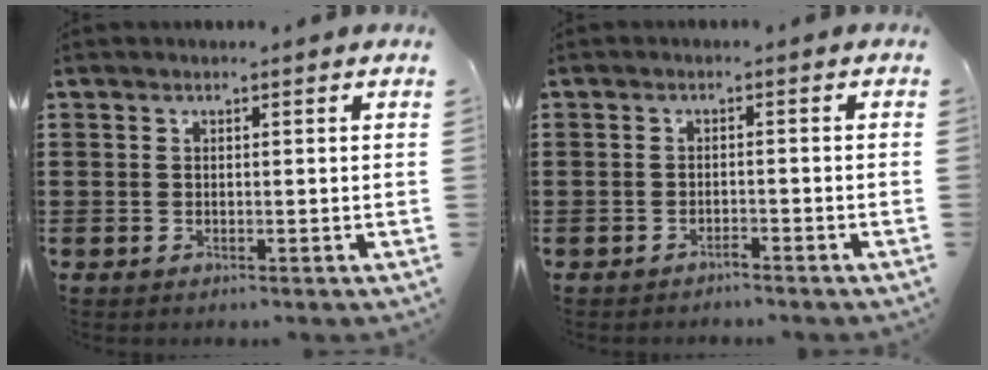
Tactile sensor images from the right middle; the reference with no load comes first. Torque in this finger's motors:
{"motor_torque": [-0.20, 0.15, 0.03, -0.01]}